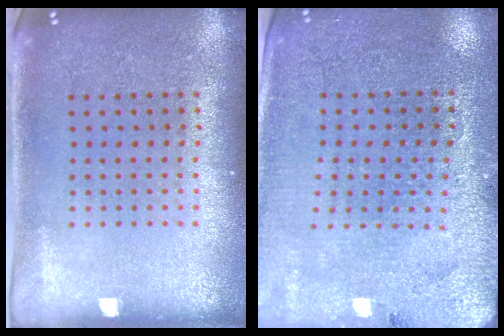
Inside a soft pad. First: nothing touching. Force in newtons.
{"total": 2.8, "press": 2.8, "slide": 0.5}